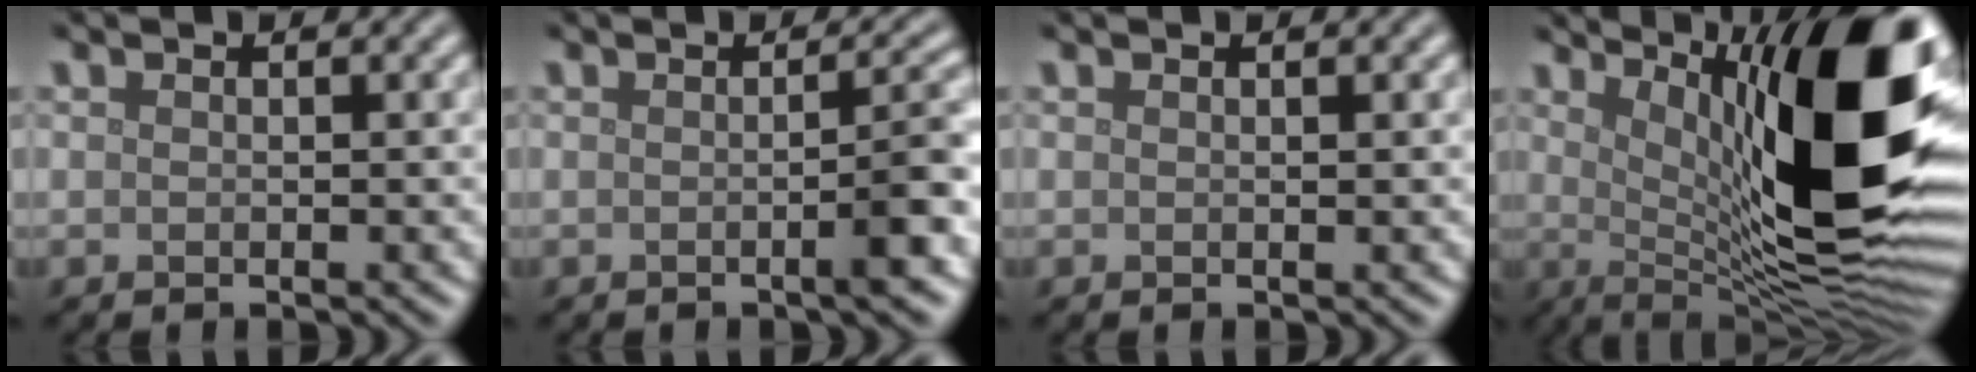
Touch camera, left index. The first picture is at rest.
{"total": 3.3, "force": [-0.7, 0.6, 3.1], "torque": [-0.037, 0.004, -0.016]}
{"total": 0.0}
{"total": 16.4, "force": [4.5, 4.9, 15.0], "torque": [-0.173, 0.004, 0.072]}